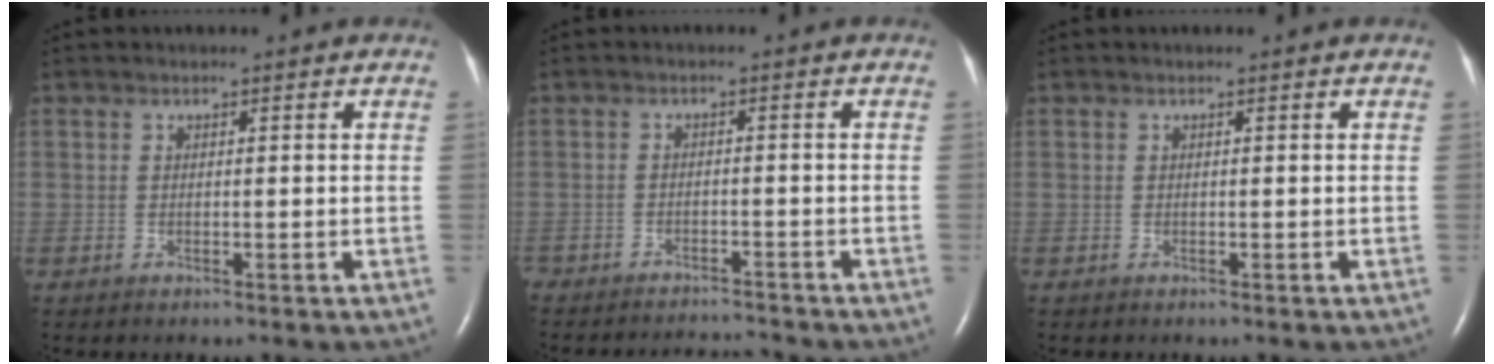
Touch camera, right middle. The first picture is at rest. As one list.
[{"total": 5.6, "force": [-5.6, 0.3, 0.3], "torque": [-0.004, -0.005, -0.084]}, {"total": 0.0}]